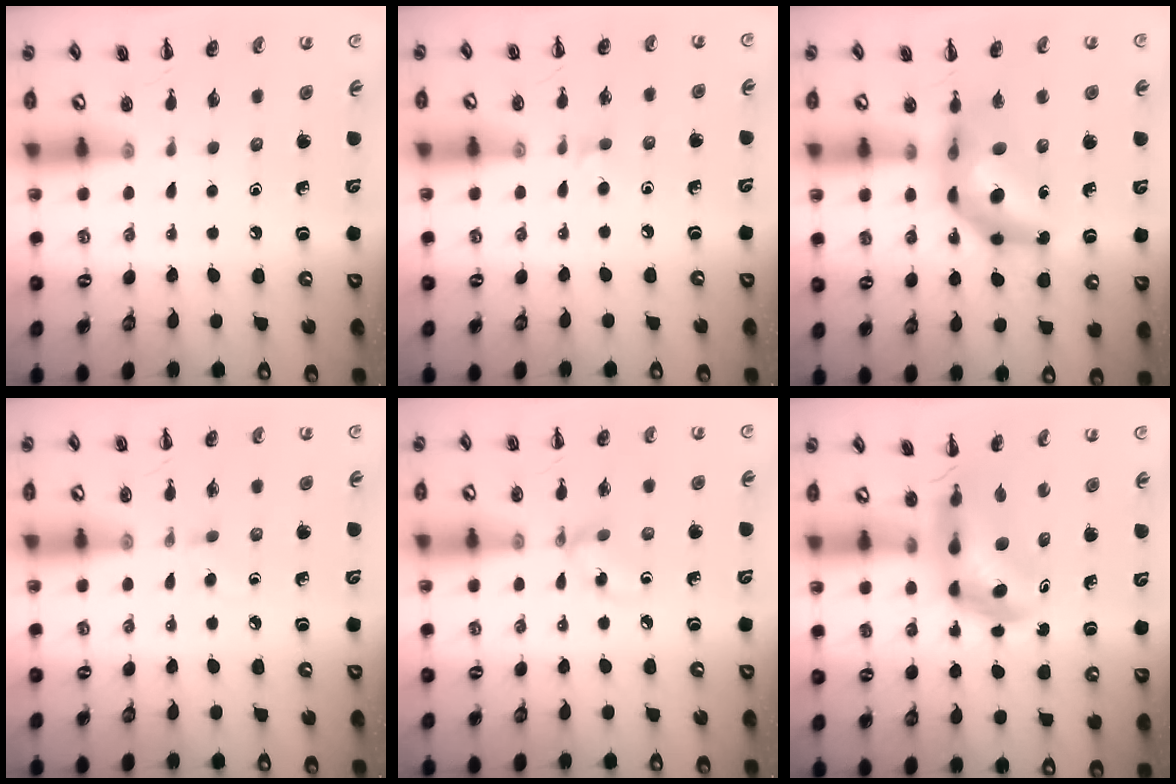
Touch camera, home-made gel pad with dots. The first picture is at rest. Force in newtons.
{"total": 3.8, "press": 3.4, "slide": 1.5}
{"total": 10.2, "press": 9.7, "slide": 3.2}
{"total": 2.7, "press": 2.5, "slide": 0.9}
{"total": 3.3, "press": 3.3, "slide": 0.3}
{"total": 6.4, "press": 6.2, "slide": 1.5}